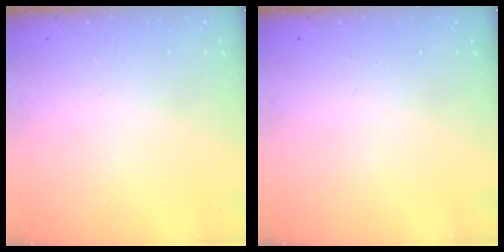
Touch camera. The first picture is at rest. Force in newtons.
{"total": 0.0}